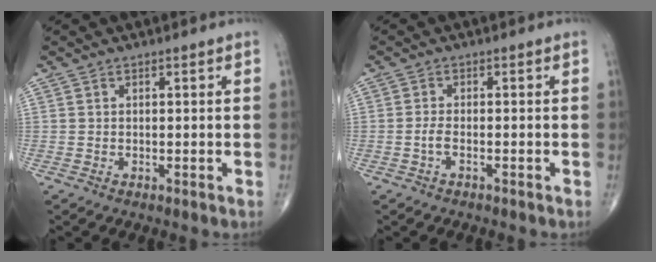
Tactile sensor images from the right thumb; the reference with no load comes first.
{"total": 1.6, "force": [-0.7, 0.6, 1.3], "torque": [-0.031, 0.007, -0.014]}